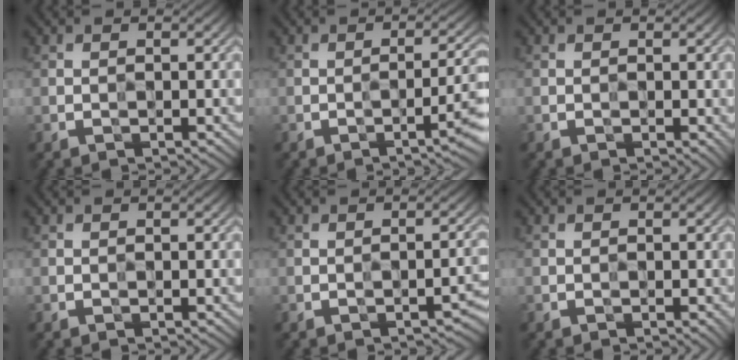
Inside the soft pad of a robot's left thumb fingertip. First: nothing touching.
{"total": 4.4, "force": [-1.4, 1.5, 3.9], "torque": [-0.045, -0.001, -0.015]}
{"total": 1.1, "force": [-0.2, 0.5, 1.0], "torque": [-0.012, -0.002, 0.002]}
{"total": 0.0}
{"total": 1.8, "force": [-1.2, 0.6, 1.1], "torque": [-0.007, 0.006, -0.010]}
{"total": 0.7, "force": [-0.4, 0.3, 0.5], "torque": [-0.005, -0.001, -0.001]}